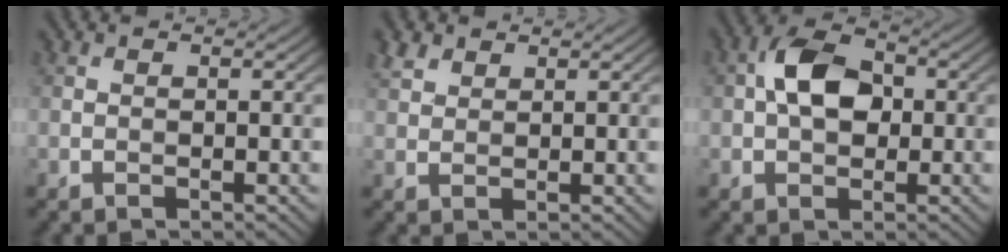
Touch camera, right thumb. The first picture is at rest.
{"total": 2.5, "force": [1.8, 1.5, 0.9], "torque": [-0.025, 0.006, 0.041]}
{"total": 6.6, "force": [0.5, 4.4, 5.0], "torque": [-0.089, 0.014, -0.003]}